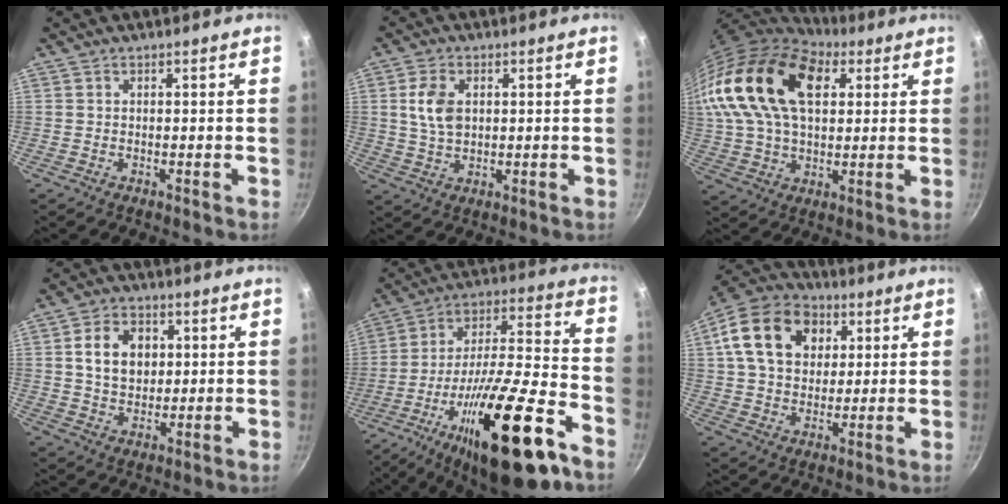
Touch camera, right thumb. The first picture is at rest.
{"total": 6.6, "force": [1.3, 4.3, 4.8], "torque": [-0.086, -0.002, 0.027]}
{"total": 26.3, "force": [9.2, 15.8, 18.9], "torque": [-0.360, 0.011, 0.156]}
{"total": 8.9, "force": [1.6, 6.8, 5.5], "torque": [-0.073, 0.001, 0.027]}
{"total": 29.2, "force": [-14.9, 8.7, 23.6], "torque": [-0.357, 0.065, -0.241]}
{"total": 17.3, "force": [5.1, 13.0, 10.3], "torque": [-0.160, 0.011, 0.077]}